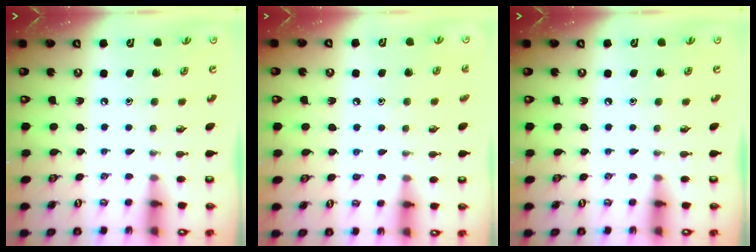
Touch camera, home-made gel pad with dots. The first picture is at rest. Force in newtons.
{"total": 4.7, "press": 4.7, "slide": 0.5}
{"total": 0.0}